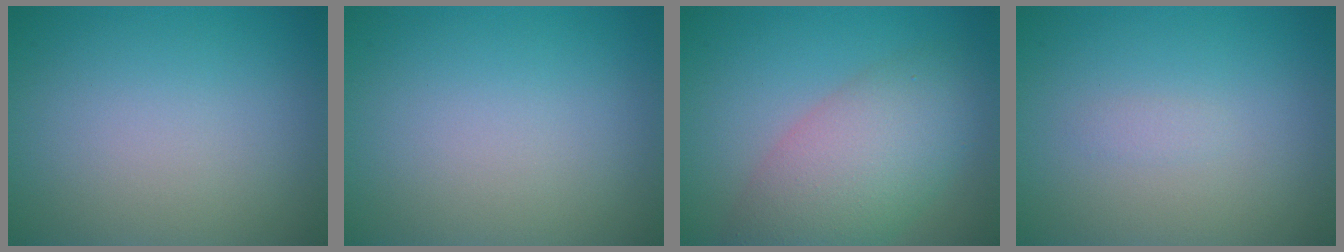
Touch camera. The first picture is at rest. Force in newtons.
{"total": 0.0}
{"total": 6.9, "press": 6.9, "slide": 0.5}
{"total": 0.5, "press": 0.5, "slide": 0.0}